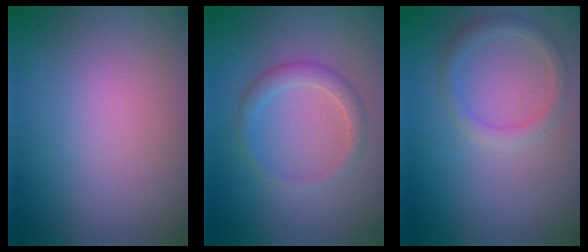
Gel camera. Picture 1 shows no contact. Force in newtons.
{"total": 2.2, "press": 2.2, "slide": 0.1}
{"total": 1.5, "press": 1.5, "slide": 0.1}